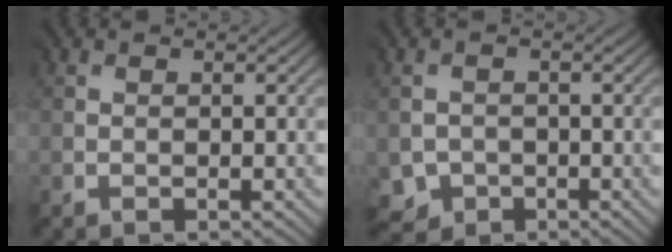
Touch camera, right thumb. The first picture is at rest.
{"total": 2.5, "force": [-1.3, 2.1, 0.3], "torque": [-0.009, -0.009, -0.022]}